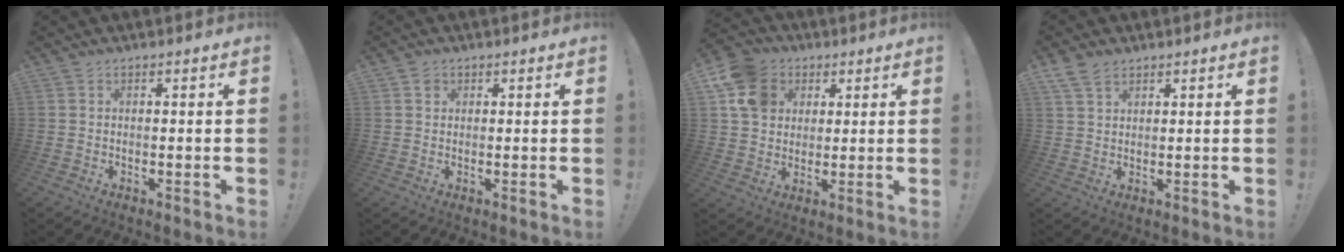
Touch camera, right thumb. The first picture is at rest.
{"total": 1.3, "force": [0.6, 1.1, 0.0], "torque": [0.007, -0.003, 0.011]}
{"total": 12.3, "force": [4.3, 10.2, 5.5], "torque": [-0.078, -0.011, 0.088]}
{"total": 5.1, "force": [3.5, 2.7, 2.6], "torque": [-0.058, -0.008, 0.069]}